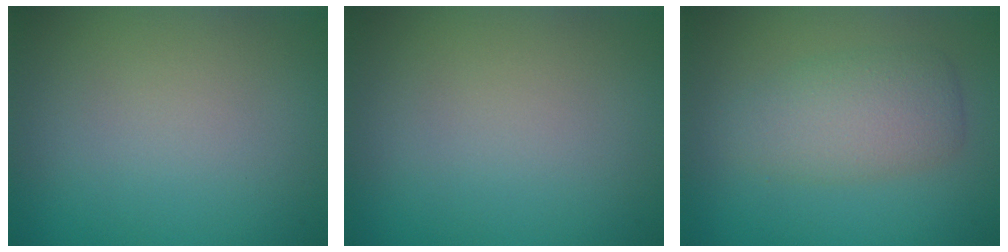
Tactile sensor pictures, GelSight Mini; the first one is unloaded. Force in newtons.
{"total": 0.0}
{"total": 4.0, "press": 4.0, "slide": 0.1}